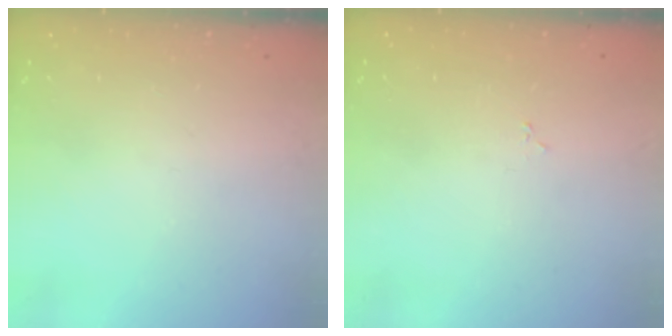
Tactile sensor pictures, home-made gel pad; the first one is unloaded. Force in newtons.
{"total": 1.9, "press": 1.9, "slide": 0.3}